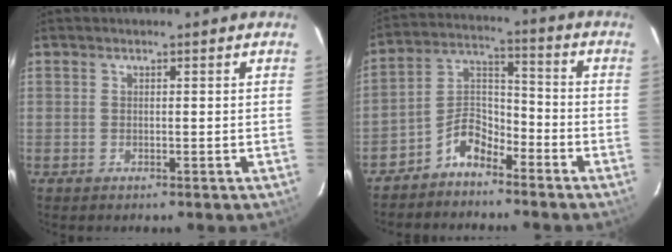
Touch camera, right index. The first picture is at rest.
{"total": 6.9, "force": [-5.2, 3.1, 3.2], "torque": [-0.070, 0.031, -0.104]}